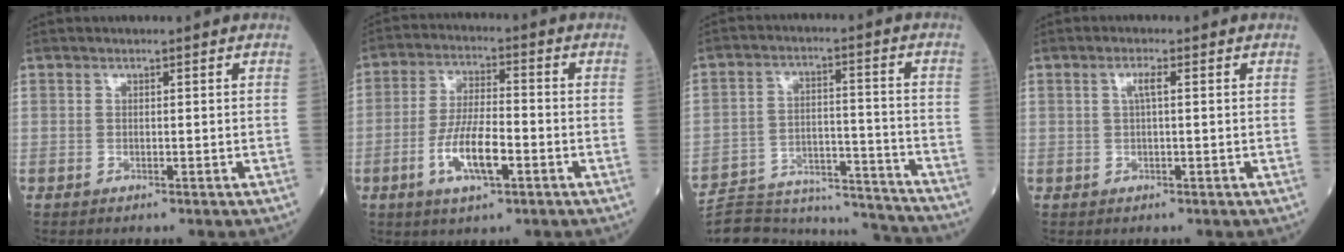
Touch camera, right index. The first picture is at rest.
{"total": 8.6, "force": [-3.2, 2.1, 7.7], "torque": [-0.154, -0.001, -0.059]}
{"total": 21.0, "force": [-20.4, 3.1, 4.0], "torque": [-0.087, 0.015, -0.292]}
{"total": 1.8, "force": [0.4, 0.2, 1.7], "torque": [-0.034, 0.005, 0.006]}